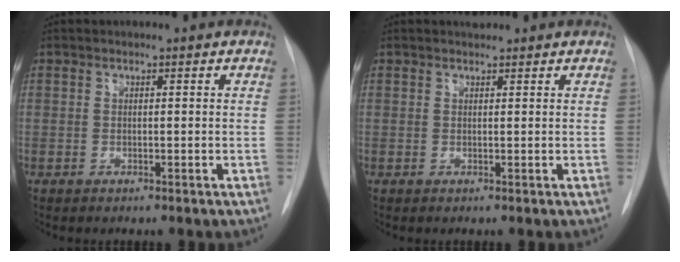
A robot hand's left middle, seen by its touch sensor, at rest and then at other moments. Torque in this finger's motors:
{"motor_torque": [0.20, -0.20, -0.01, 0.00]}